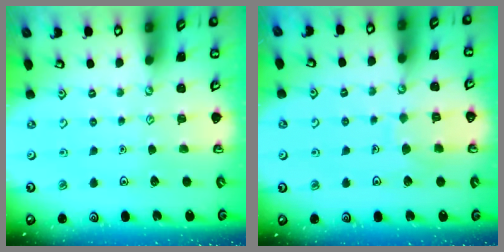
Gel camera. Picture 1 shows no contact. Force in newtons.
{"total": 6.2, "press": 6.2, "slide": 0.6}